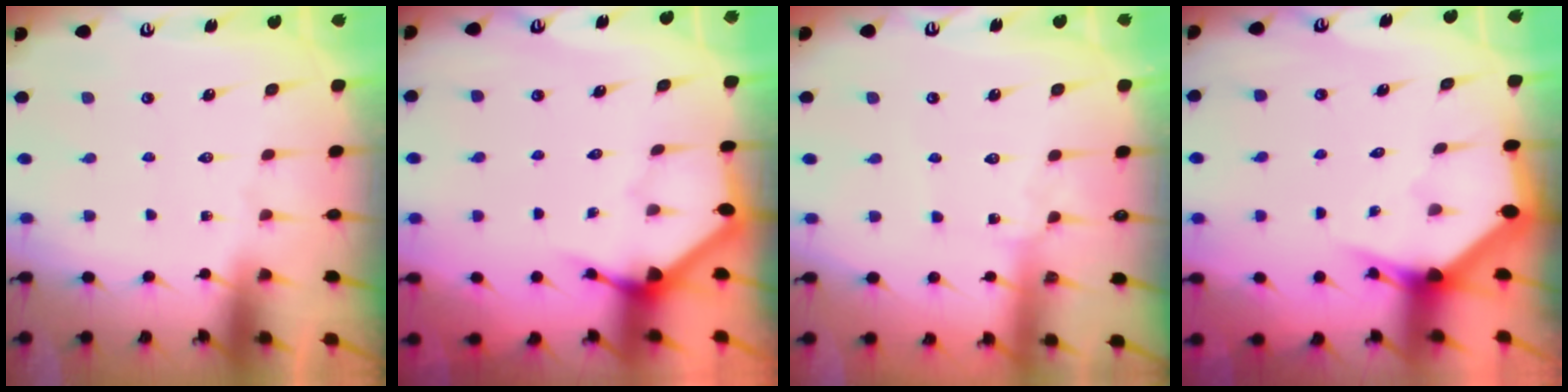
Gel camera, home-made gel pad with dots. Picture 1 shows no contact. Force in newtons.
{"total": 4.1, "press": 4.1, "slide": 0.1}
{"total": 1.8, "press": 1.8, "slide": 0.2}
{"total": 2.9, "press": 2.9, "slide": 0.2}